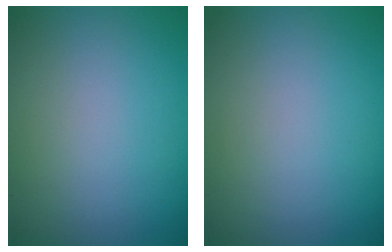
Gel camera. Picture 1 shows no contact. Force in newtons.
{"total": 0.0}